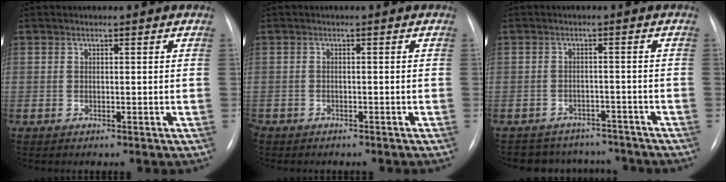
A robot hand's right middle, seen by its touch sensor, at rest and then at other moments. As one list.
[{"total": 3.5, "force": [-2.9, 1.7, 1.0], "torque": [-0.015, -0.002, -0.039]}, {"total": 9.5, "force": [-8.5, 4.0, 0.9], "torque": [-0.008, 0.020, -0.104]}]